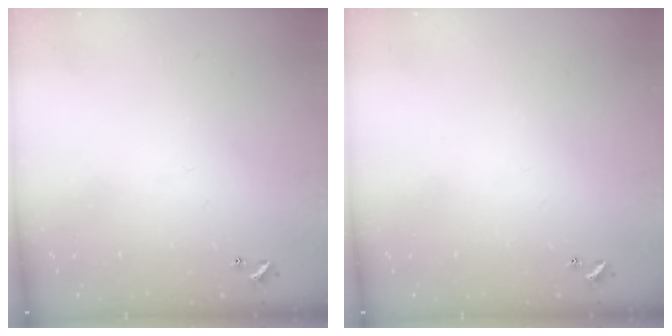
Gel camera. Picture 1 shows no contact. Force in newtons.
{"total": 0.0}